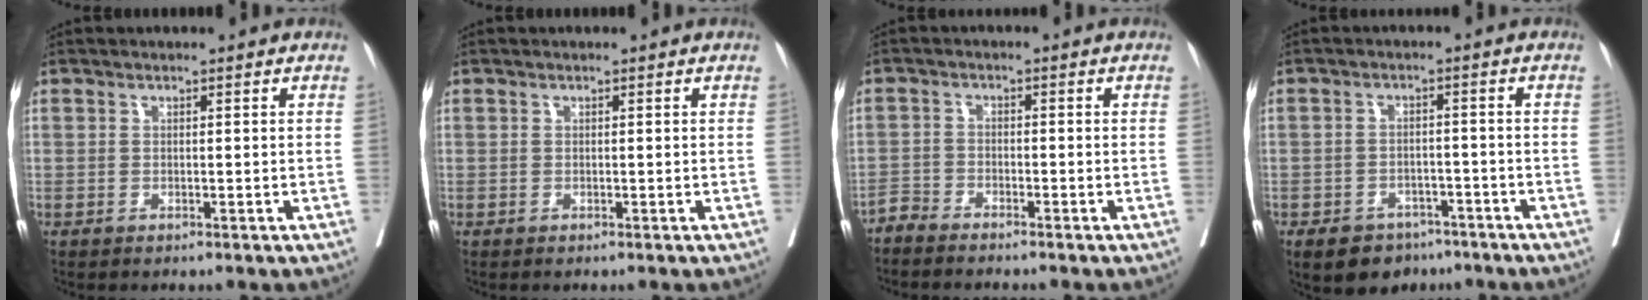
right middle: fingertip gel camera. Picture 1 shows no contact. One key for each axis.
{"total": 0.0}
{"total": 2.7, "fx": -2.7, "fy": -0.1, "fz": 0.4, "tx": 0.002, "ty": -0.005, "tz": -0.050}
{"total": 7.5, "fx": -5.3, "fy": 4.8, "fz": 2.2, "tx": -0.032, "ty": 0.007, "tz": -0.075}